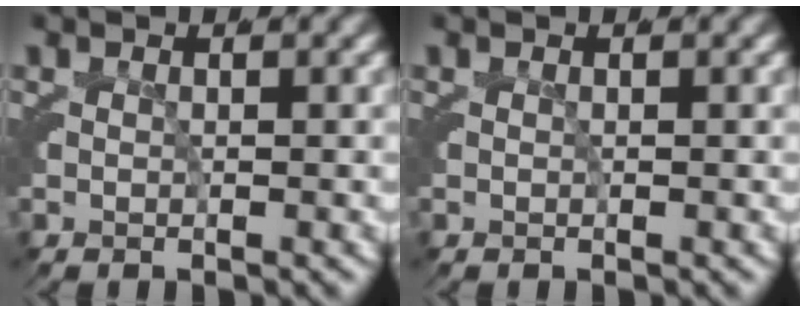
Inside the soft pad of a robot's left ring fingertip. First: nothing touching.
{"total": 0.0}